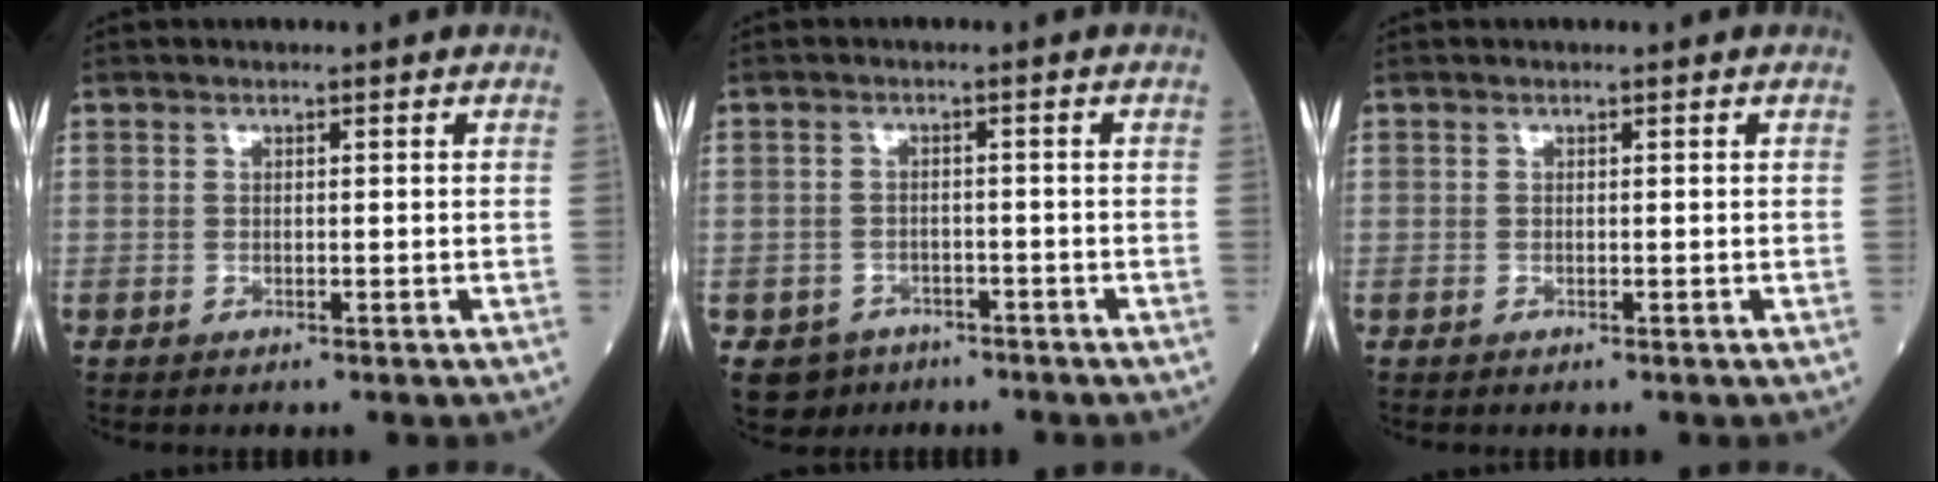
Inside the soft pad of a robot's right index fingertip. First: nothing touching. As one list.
[{"total": 4.0, "force": [-2.5, 3.2, 0.3], "torque": [-0.005, 0.008, -0.032]}, {"total": 0.0}]